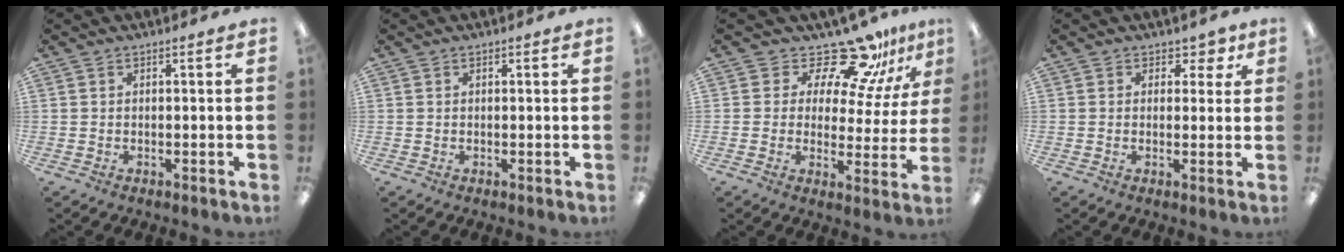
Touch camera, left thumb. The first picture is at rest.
{"total": 0.5, "force": [0.2, 0.2, 0.4], "torque": [-0.008, 0.002, 0.003]}
{"total": 15.7, "force": [13.0, 5.9, 6.5], "torque": [-0.103, -0.102, 0.228]}
{"total": 3.4, "force": [1.7, 2.8, 1.1], "torque": [-0.003, -0.004, 0.026]}